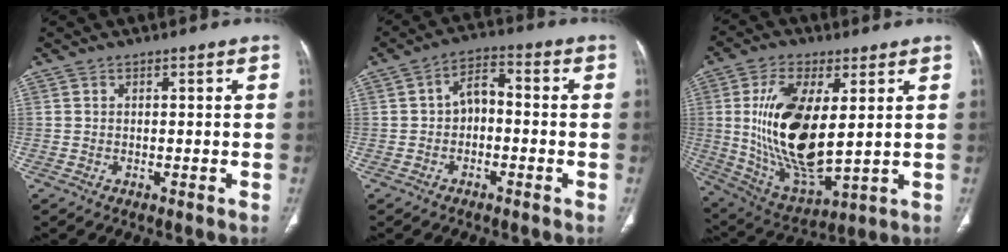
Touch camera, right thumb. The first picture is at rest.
{"total": 5.3, "force": [-0.8, 3.6, 3.8], "torque": [-0.050, 0.028, -0.025]}
{"total": 20.2, "force": [4.2, 9.9, 17.1], "torque": [-0.311, -0.029, 0.095]}